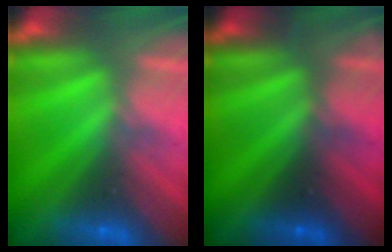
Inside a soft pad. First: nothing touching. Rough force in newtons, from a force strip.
{"total": 2.5}